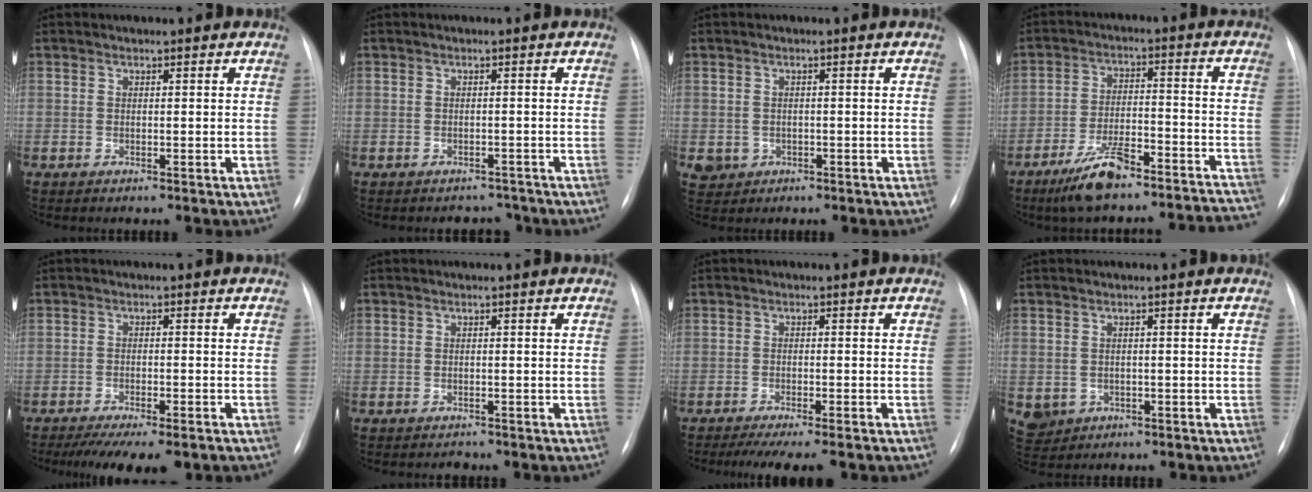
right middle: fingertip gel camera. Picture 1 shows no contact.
{"total": 2.6, "force": [-2.3, 1.2, -0.4], "torque": [0.007, 0.008, -0.029]}
{"total": 3.2, "force": [-1.0, 3.0, 0.5], "torque": [-0.006, 0.004, -0.008]}
{"total": 16.8, "force": [-14.6, 2.9, 7.9], "torque": [-0.097, 0.033, -0.223]}
{"total": 10.2, "force": [-7.9, 2.4, 5.9], "torque": [-0.077, -0.008, -0.112]}
{"total": 0.8, "force": [-0.8, 0.4, -0.1], "torque": [-0.002, -0.001, -0.011]}
{"total": 8.0, "force": [-6.5, 0.6, 4.5], "torque": [-0.055, -0.011, -0.096]}
{"total": 4.7, "force": [-1.7, 4.2, 1.3], "torque": [-0.025, 0.002, -0.016]}